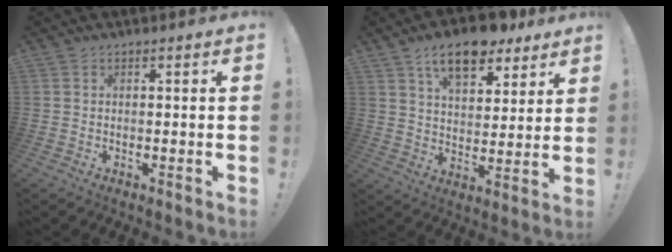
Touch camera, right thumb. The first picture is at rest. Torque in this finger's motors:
{"motor_torque": [1.05, 2.62, 0.45, 0.18, 0.31]}